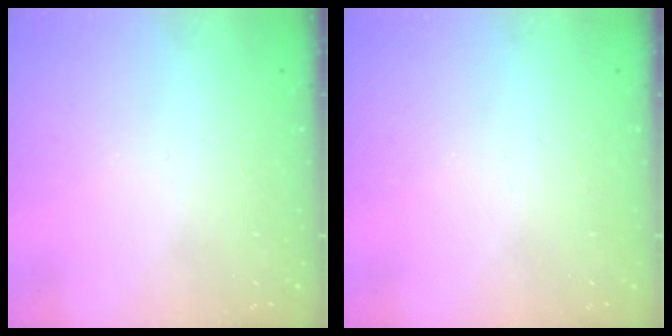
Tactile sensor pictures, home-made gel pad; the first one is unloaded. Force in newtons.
{"total": 0.0}